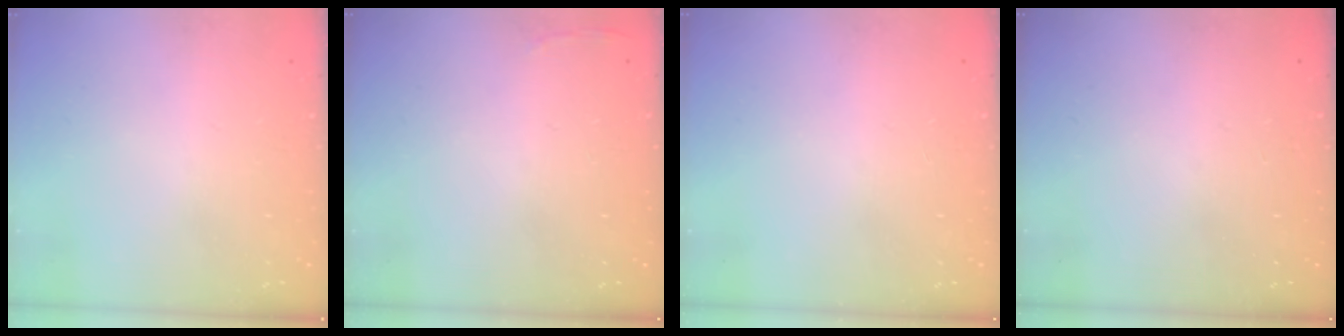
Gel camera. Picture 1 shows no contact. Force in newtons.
{"total": 2.8, "press": 2.6, "slide": 0.9}
{"total": 0.0}
{"total": 0.0}